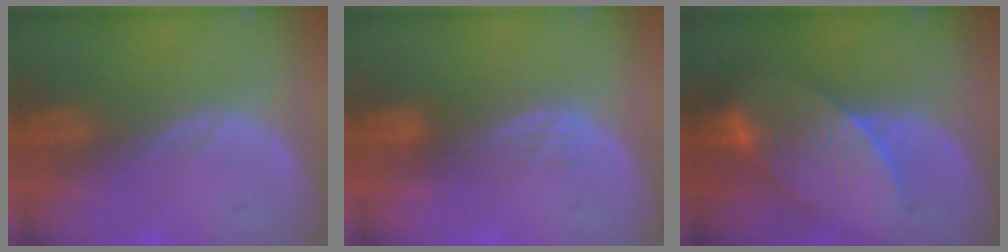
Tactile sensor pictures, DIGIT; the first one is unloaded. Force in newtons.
{"total": 3.0, "press": 2.7, "slide": 1.3}
{"total": 8.3, "press": 7.9, "slide": 2.6}